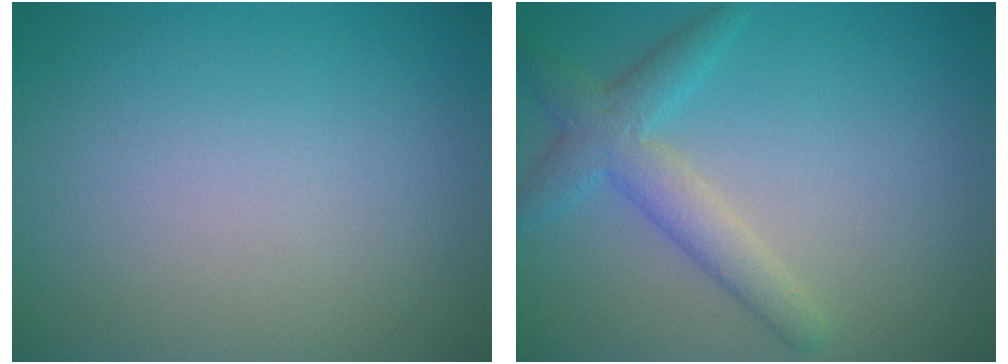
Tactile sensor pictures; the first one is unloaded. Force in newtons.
{"total": 3.5, "press": 3.5, "slide": 0.1}